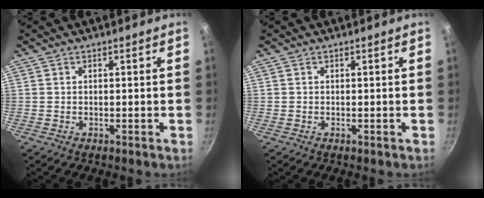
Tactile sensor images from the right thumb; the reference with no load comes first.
{"total": 0.0}